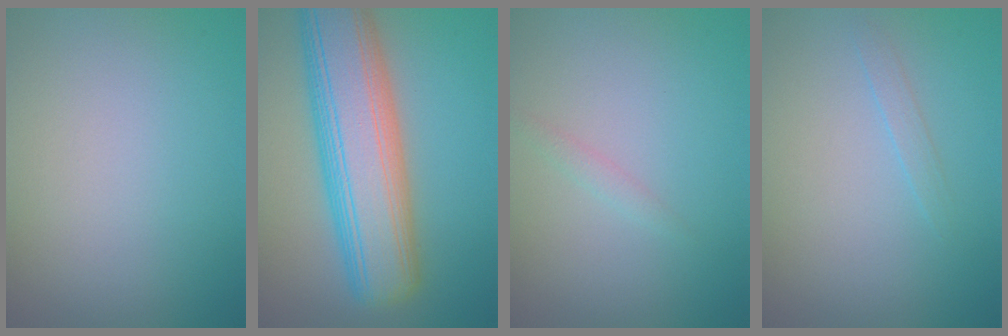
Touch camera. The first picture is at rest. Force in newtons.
{"total": 10.8, "press": 10.8, "slide": 0.4}
{"total": 0.8, "press": 0.8, "slide": 0.0}
{"total": 0.8, "press": 0.8, "slide": 0.1}